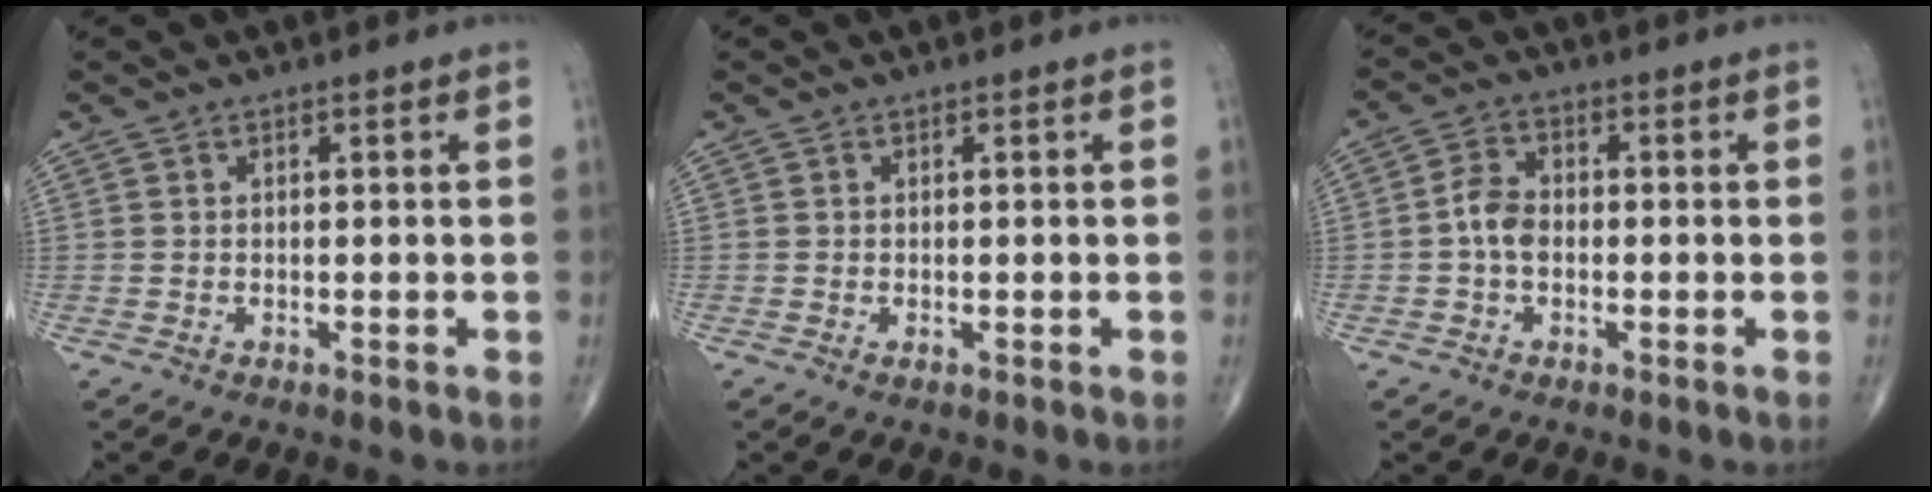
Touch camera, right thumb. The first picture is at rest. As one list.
[{"total": 0.5, "force": [-0.1, 0.3, 0.4], "torque": [-0.006, -0.002, -0.003]}, {"total": 4.6, "force": [-0.7, 3.2, 3.2], "torque": [-0.057, 0.016, -0.022]}]